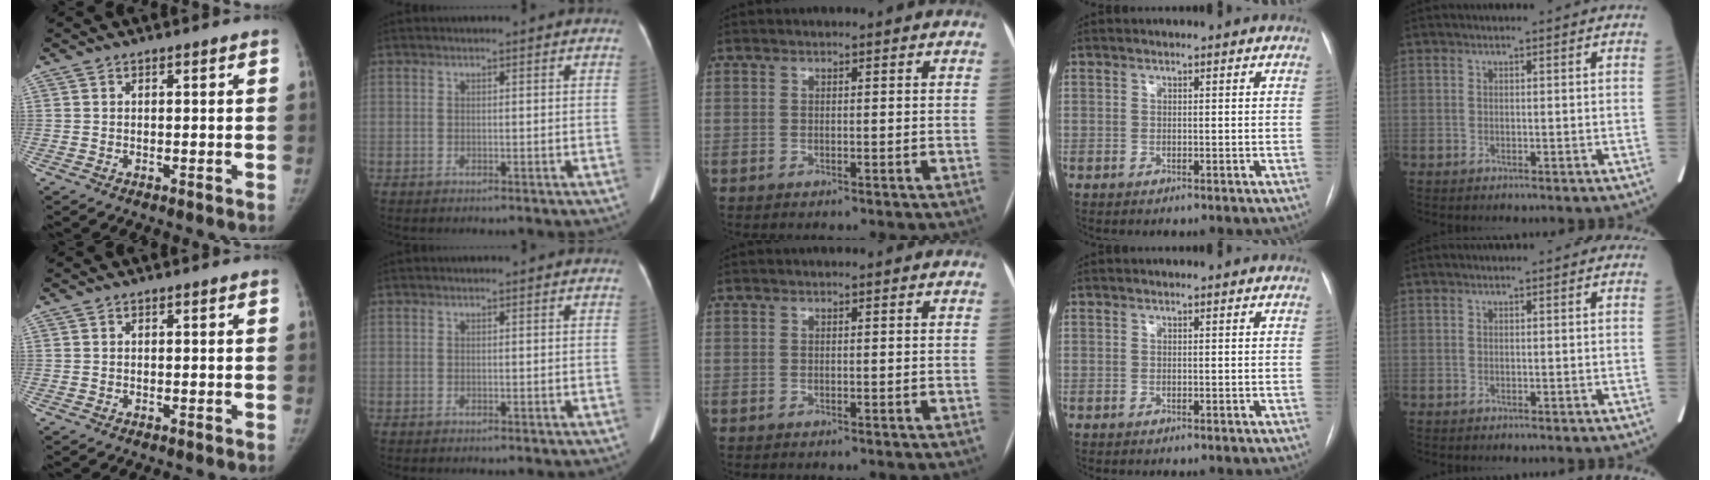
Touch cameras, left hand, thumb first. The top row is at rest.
{}